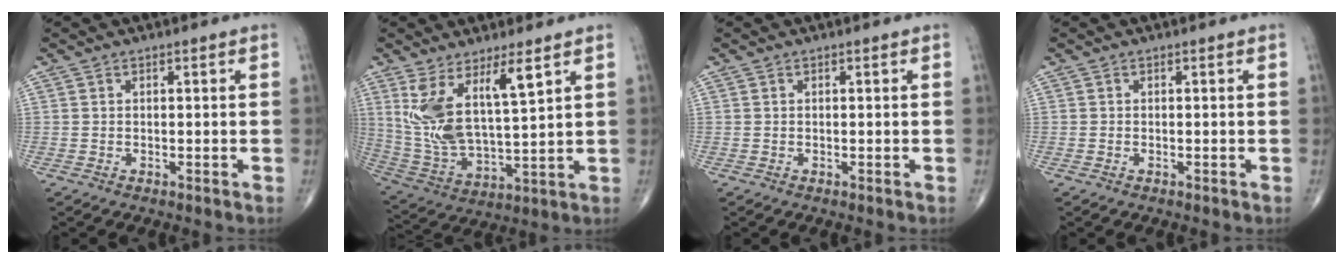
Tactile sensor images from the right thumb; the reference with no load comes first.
{"total": 13.3, "force": [6.4, 4.1, 11.0], "torque": [-0.216, -0.041, 0.138]}
{"total": 0.0}
{"total": 0.0}